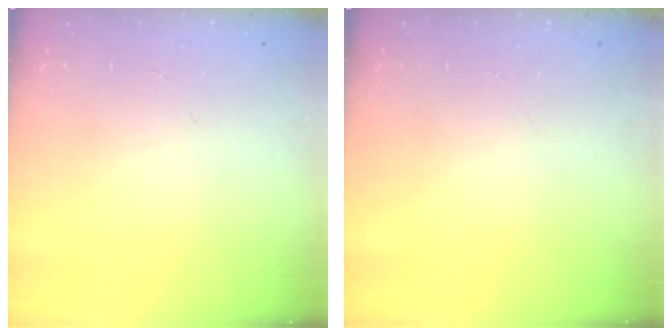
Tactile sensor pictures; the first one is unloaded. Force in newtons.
{"total": 0.0}